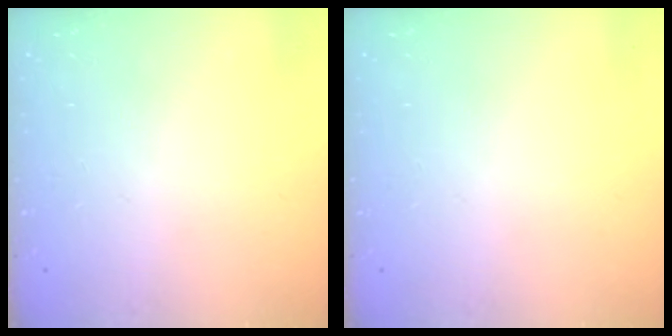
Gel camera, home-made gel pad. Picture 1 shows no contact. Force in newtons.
{"total": 0.0}